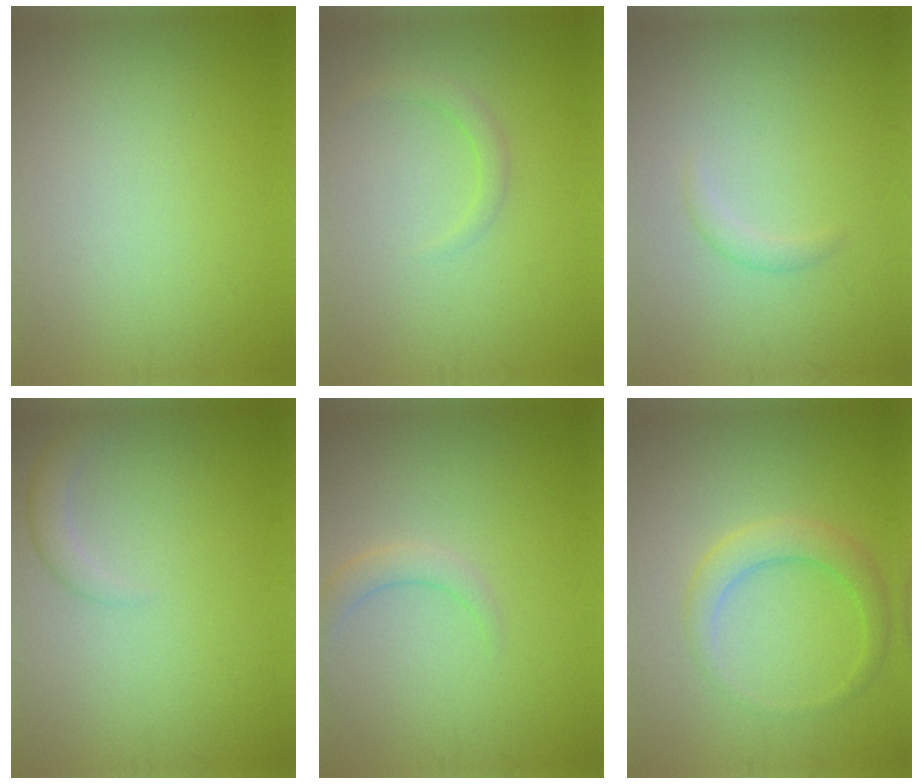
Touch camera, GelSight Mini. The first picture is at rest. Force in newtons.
{"total": 1.3, "press": 1.3, "slide": 0.1}
{"total": 0.9, "press": 0.9, "slide": 0.0}
{"total": 1.7, "press": 1.7, "slide": 0.1}
{"total": 1.8, "press": 1.8, "slide": 0.1}
{"total": 3.0, "press": 3.0, "slide": 0.1}